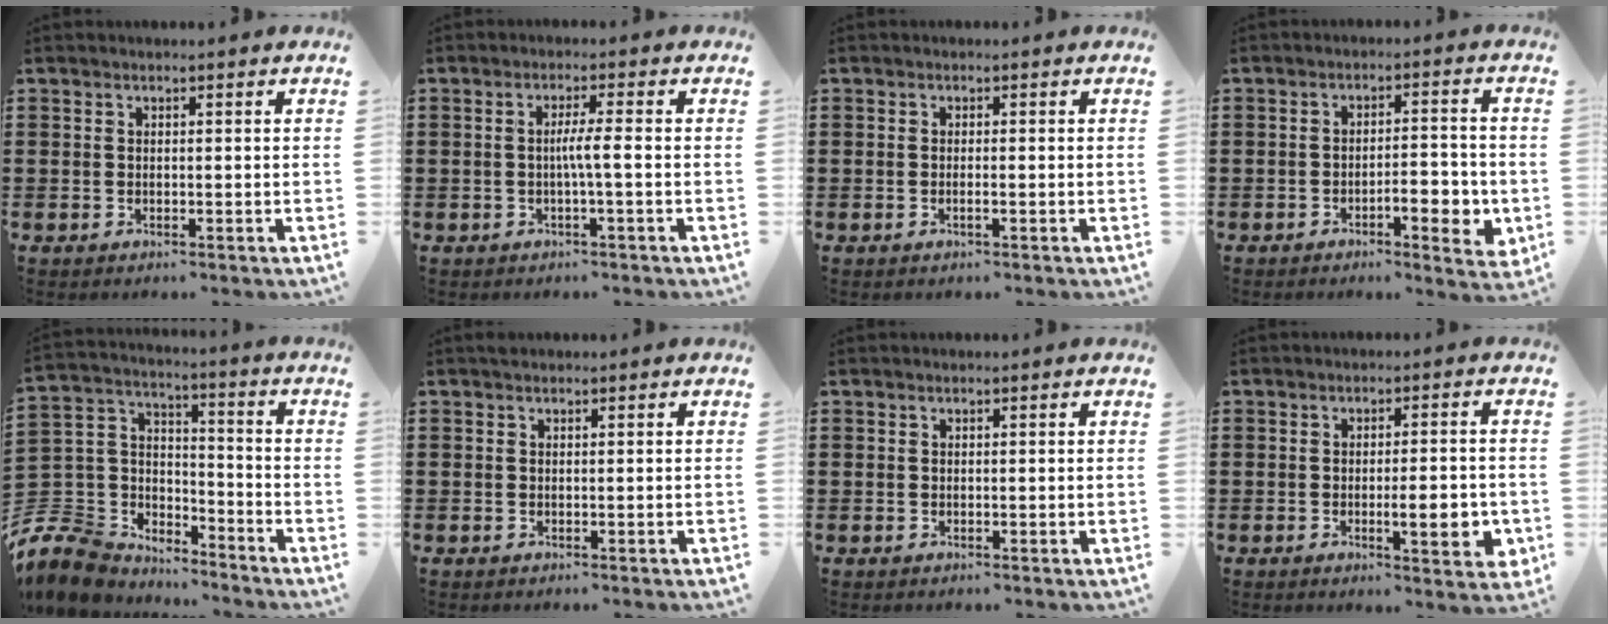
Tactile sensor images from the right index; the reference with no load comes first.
{"total": 3.1, "force": [-0.5, -0.2, 3.0], "torque": [-0.055, -0.006, -0.013]}
{"total": 0.9, "force": [-0.4, 0.0, 0.8], "torque": [-0.013, -0.004, -0.007]}
{"total": 5.7, "force": [-2.4, 1.6, 4.9], "torque": [-0.061, -0.003, -0.043]}
{"total": 8.6, "force": [-6.8, 5.1, 1.5], "torque": [-0.094, -0.009, -0.140]}
{"total": 0.0}
{"total": 0.0}
{"total": 5.9, "force": [-1.5, 1.2, 5.6], "torque": [-0.073, -0.008, -0.026]}